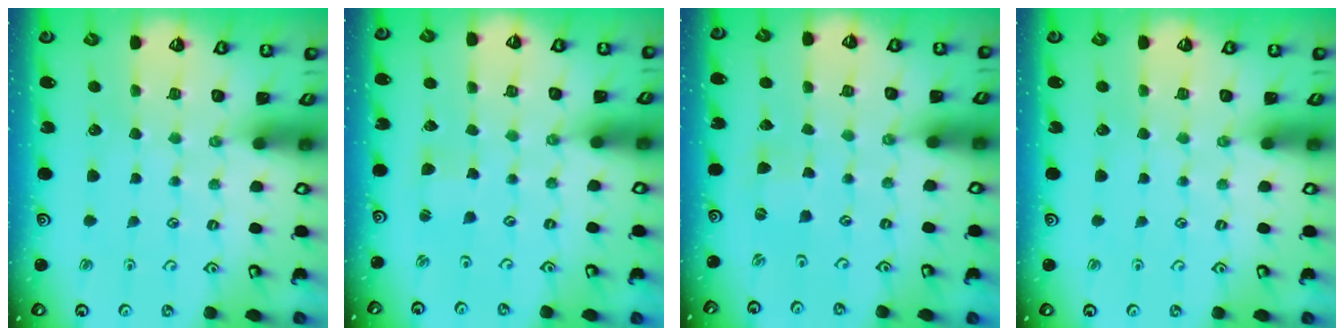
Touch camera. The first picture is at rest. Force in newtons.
{"total": 2.1, "press": 2.1, "slide": 0.3}
{"total": 1.1, "press": 1.0, "slide": 0.4}
{"total": 0.0}